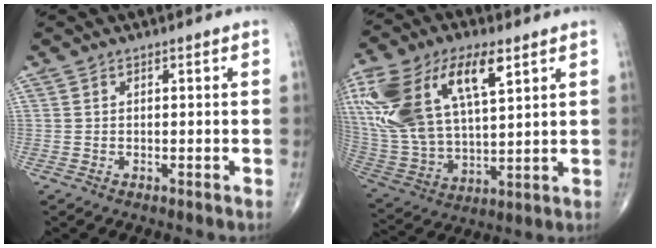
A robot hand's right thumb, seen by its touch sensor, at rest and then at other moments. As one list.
[{"total": 25.2, "force": [10.4, 12.1, 19.5], "torque": [-0.415, 0.002, 0.198]}]